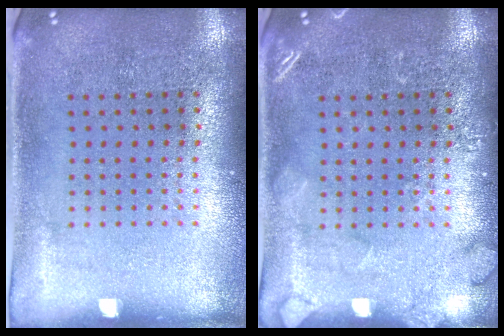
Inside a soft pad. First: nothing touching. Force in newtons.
{"total": 2.0, "press": 2.0, "slide": 0.4}